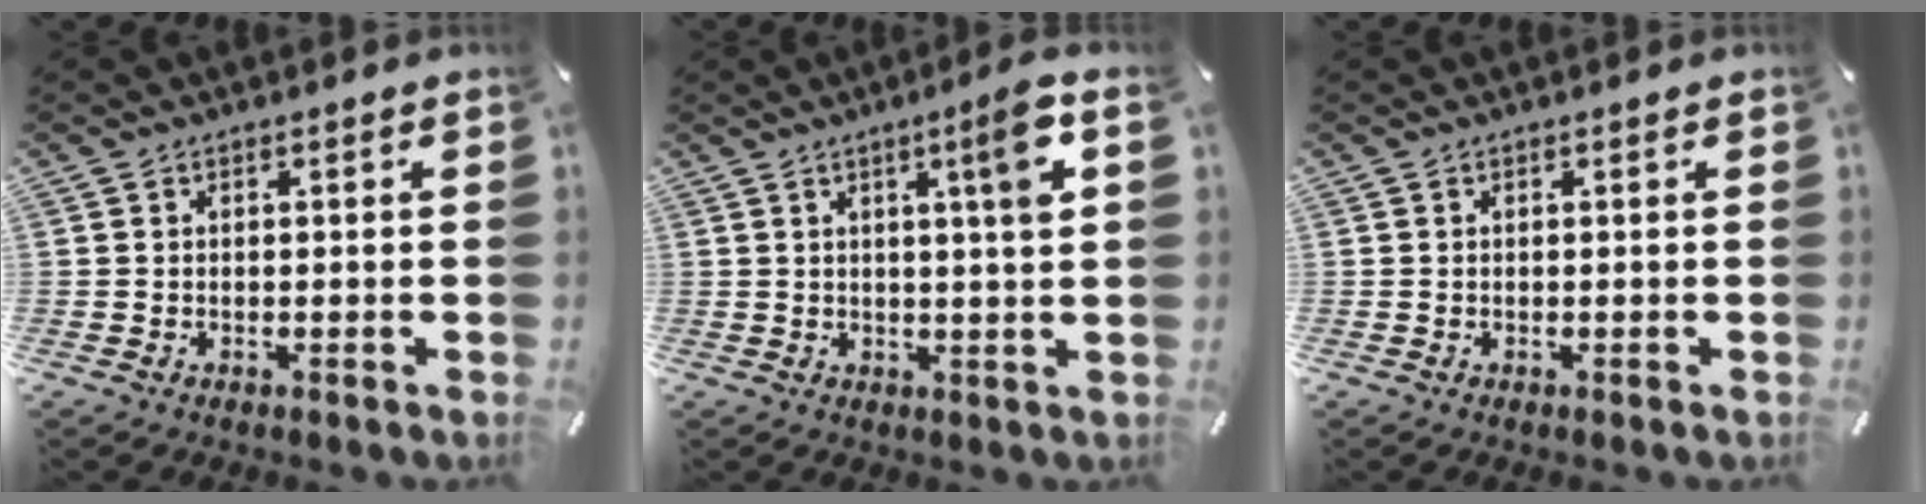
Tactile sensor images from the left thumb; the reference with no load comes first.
{"total": 8.0, "force": [3.1, 0.3, 7.3], "torque": [-0.105, -0.012, 0.038]}
{"total": 0.0}